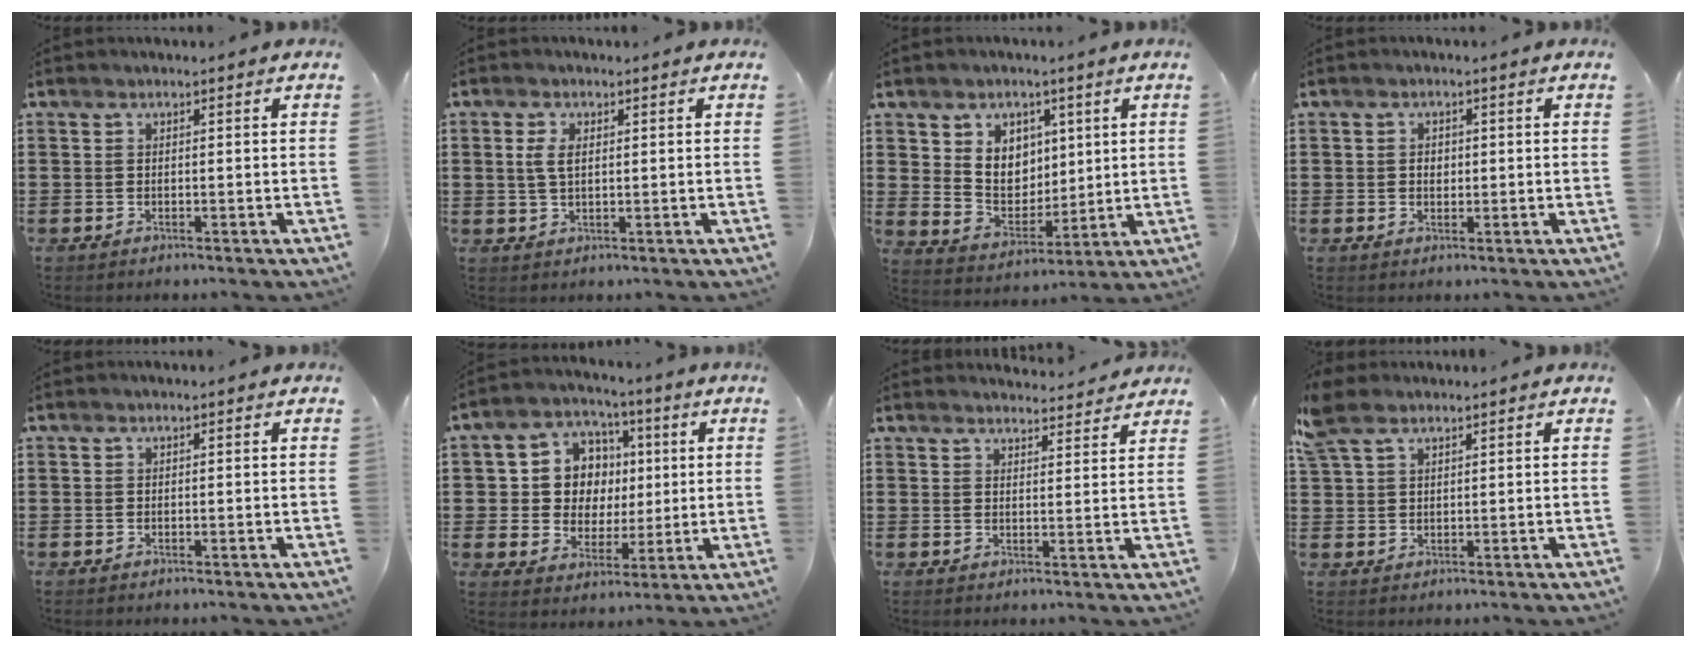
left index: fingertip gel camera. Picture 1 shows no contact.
{"total": 3.2, "force": [0.6, 1.6, 2.7], "torque": [-0.066, 0.006, 0.007]}
{"total": 6.5, "force": [2.6, 5.6, 1.8], "torque": [-0.050, -0.002, 0.047]}
{"total": 1.4, "force": [0.2, 1.1, 0.9], "torque": [-0.021, 0.008, 0.002]}
{"total": 0.0}
{"total": 9.2, "force": [1.5, 8.3, 3.7], "torque": [-0.101, 0.017, 0.033]}
{"total": 3.1, "force": [3.1, 0.3, 0.3], "torque": [-0.008, -0.016, 0.055]}
{"total": 3.9, "force": [2.6, 2.1, 2.0], "torque": [-0.049, 0.008, 0.049]}